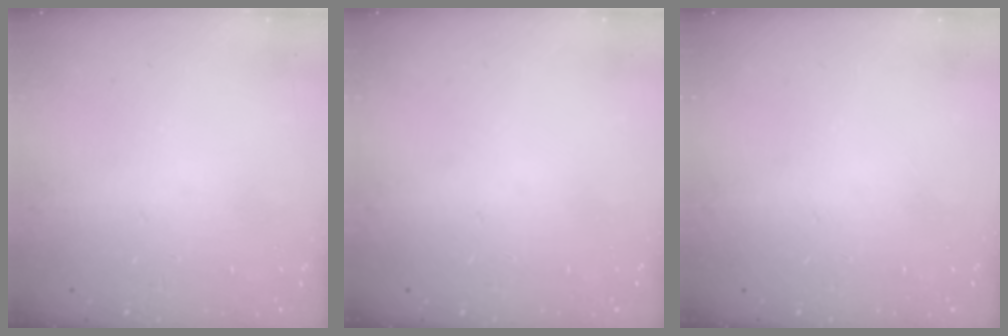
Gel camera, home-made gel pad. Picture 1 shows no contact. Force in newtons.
{"total": 0.0}
{"total": 0.0}